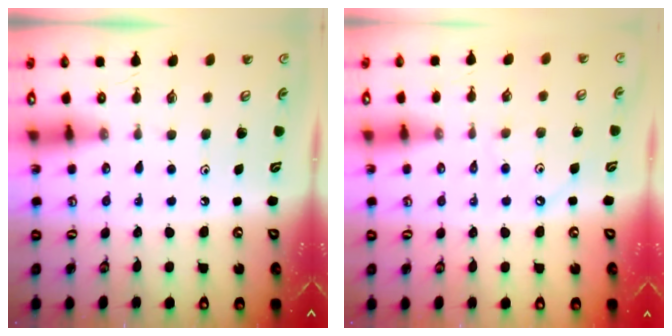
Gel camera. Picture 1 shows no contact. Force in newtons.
{"total": 3.8, "press": 3.7, "slide": 0.7}